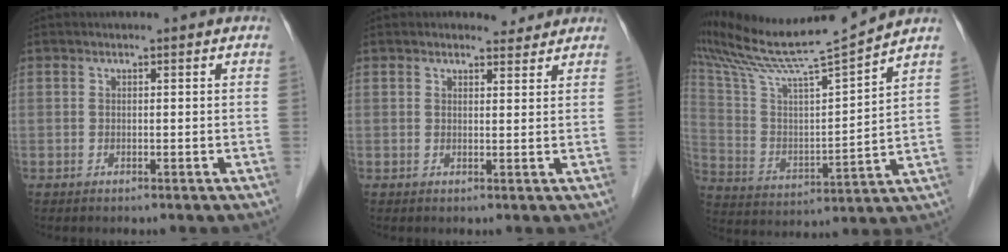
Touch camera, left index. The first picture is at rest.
{"total": 2.3, "force": [2.1, 0.8, 0.0], "torque": [-0.004, -0.004, 0.026]}
{"total": 14.8, "force": [13.9, -2.5, 4.5], "torque": [-0.102, -0.021, 0.252]}